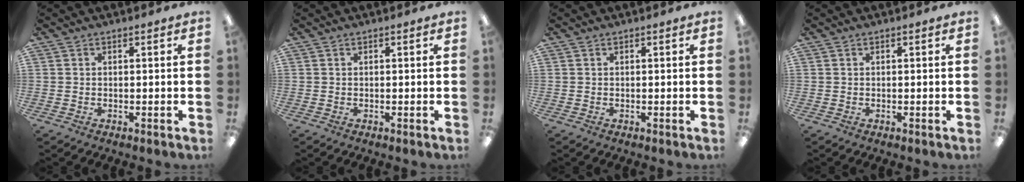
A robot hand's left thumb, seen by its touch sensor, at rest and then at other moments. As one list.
[{"total": 0.0}, {"total": 0.0}, {"total": 0.0}]